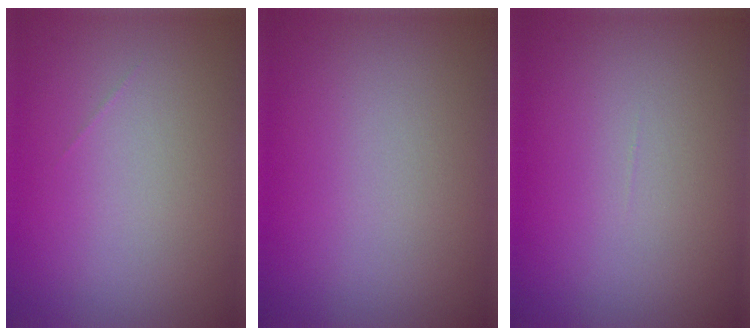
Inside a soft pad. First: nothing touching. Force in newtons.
{"total": 0.0}
{"total": 0.0}